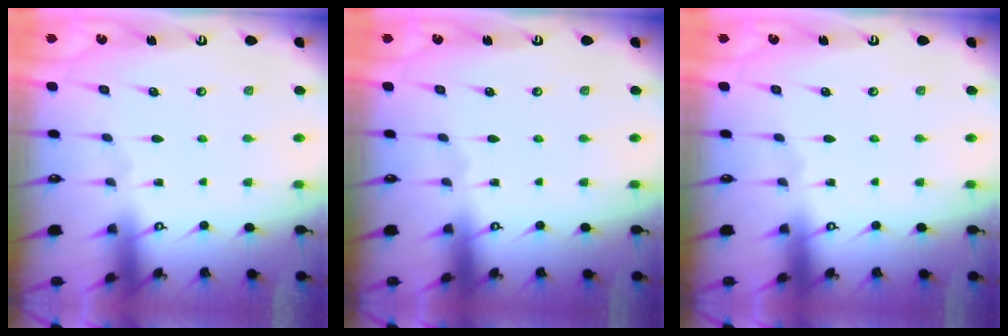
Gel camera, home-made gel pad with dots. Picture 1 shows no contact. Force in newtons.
{"total": 0.0}
{"total": 0.0}